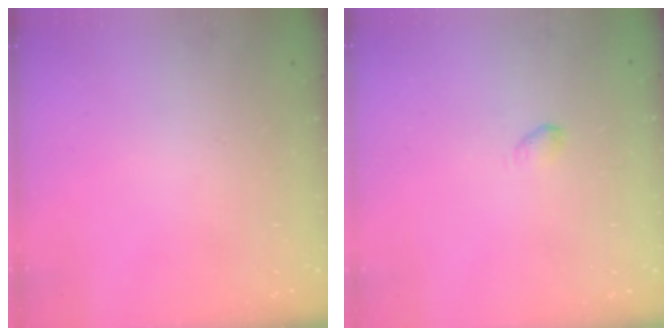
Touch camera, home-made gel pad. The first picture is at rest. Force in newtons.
{"total": 2.8, "press": 2.7, "slide": 0.5}